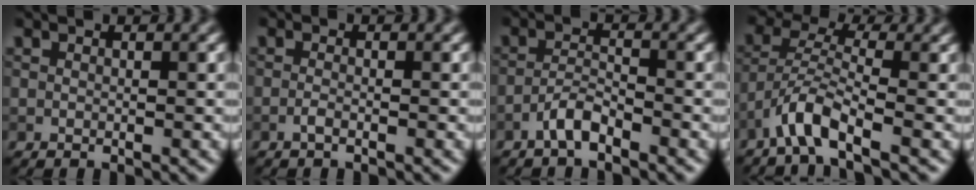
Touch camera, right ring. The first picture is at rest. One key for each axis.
{"total": 0.9, "fx": -0.5, "fy": 0.2, "fz": 0.7, "tx": -0.016, "ty": 0.000, "tz": -0.012}
{"total": 2.3, "fx": -1.7, "fy": 0.5, "fz": 1.5, "tx": -0.030, "ty": 0.007, "tz": -0.039}
{"total": 3.7, "fx": -2.4, "fy": 0.9, "fz": 2.7, "tx": -0.054, "ty": 0.009, "tz": -0.057}